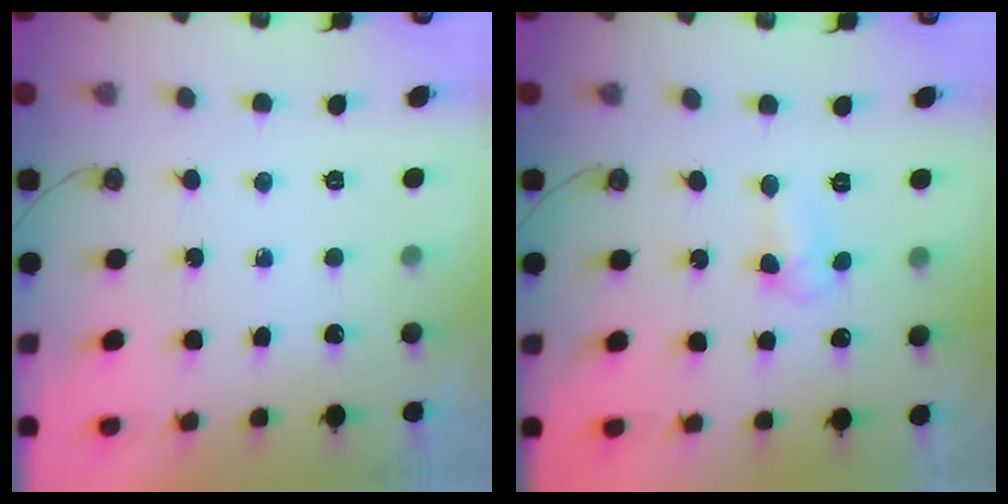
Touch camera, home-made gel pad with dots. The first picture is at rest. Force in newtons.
{"total": 4.5, "press": 4.5, "slide": 0.6}